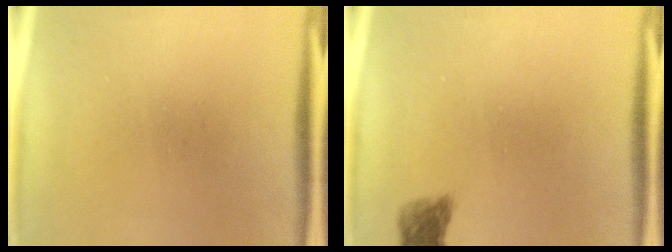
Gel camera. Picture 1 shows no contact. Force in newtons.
{"total": 2.4}